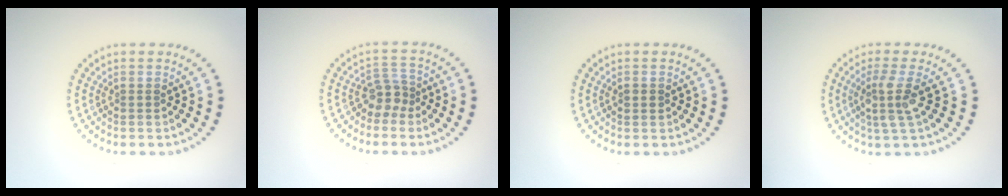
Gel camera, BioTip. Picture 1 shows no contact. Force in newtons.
{"total": 2.2, "press": 1.7, "slide": 1.4}
{"total": 1.1, "press": 1.1, "slide": 0.1}
{"total": 3.1, "press": 2.5, "slide": 1.9}